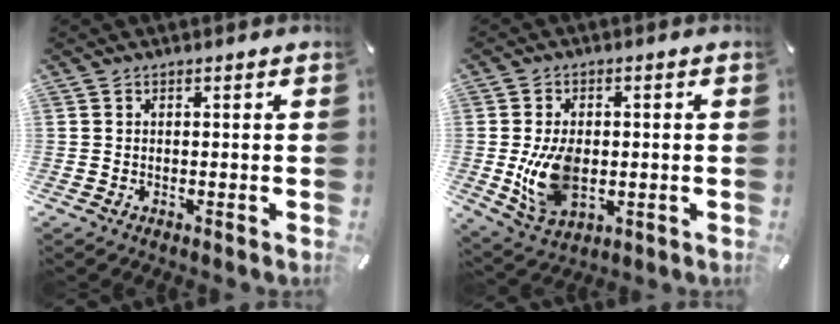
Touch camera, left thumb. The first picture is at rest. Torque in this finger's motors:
{"motor_torque": [1.60, 2.53, 0.50, -0.16, 0.14]}